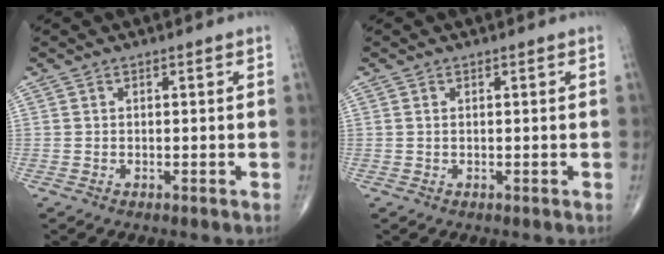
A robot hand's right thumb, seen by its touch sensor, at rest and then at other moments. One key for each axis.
{"total": 0.0}